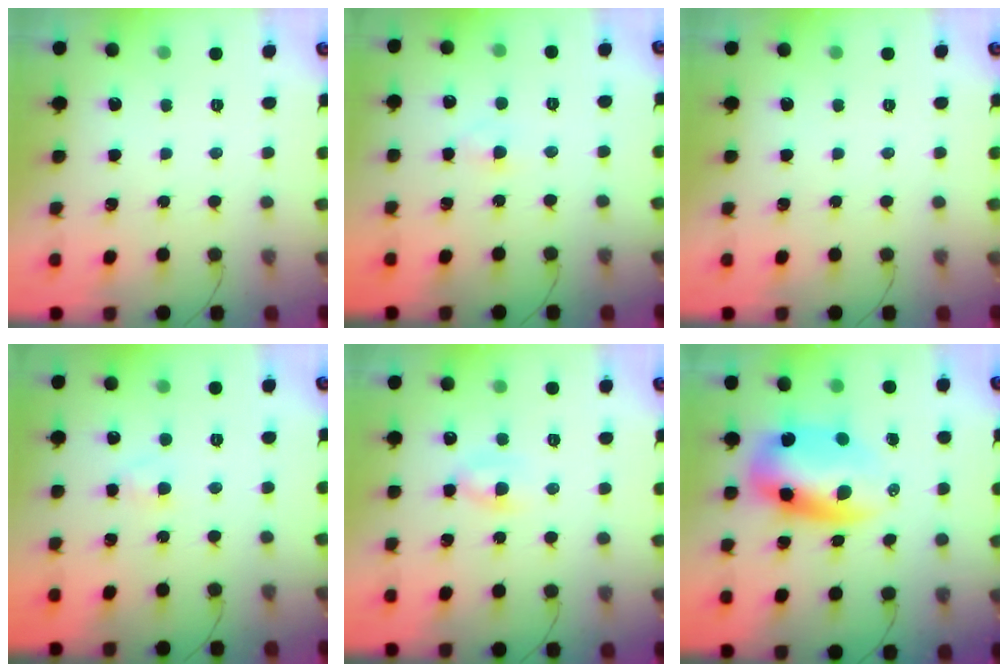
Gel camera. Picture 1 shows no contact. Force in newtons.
{"total": 2.1, "press": 1.8, "slide": 0.9}
{"total": 0.0}
{"total": 2.5, "press": 2.3, "slide": 1.1}
{"total": 3.5, "press": 3.3, "slide": 1.2}
{"total": 11.4, "press": 11.1, "slide": 2.9}